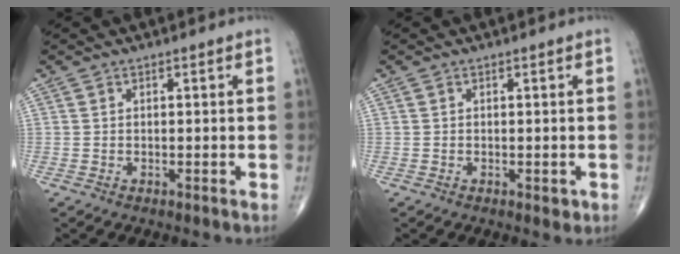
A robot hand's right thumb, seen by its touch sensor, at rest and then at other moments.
{"total": 1.1, "force": [-0.3, 0.7, 0.9], "torque": [-0.006, -0.002, -0.003]}